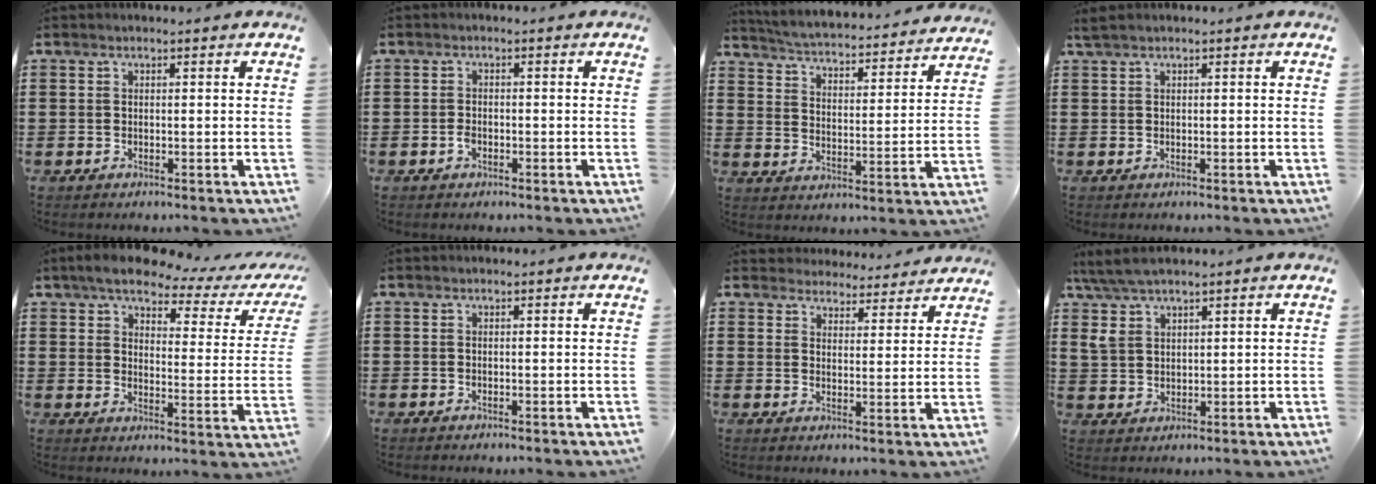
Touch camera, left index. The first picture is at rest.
{"total": 1.4, "force": [-0.7, 0.7, 0.9], "torque": [-0.018, -0.002, -0.014]}
{"total": 3.4, "force": [3.4, -0.4, 0.4], "torque": [-0.030, -0.035, 0.048]}
{"total": 0.9, "force": [0.5, 0.1, 0.7], "torque": [-0.015, -0.001, 0.011]}
{"total": 5.7, "force": [4.5, 1.3, 3.1], "torque": [-0.070, -0.024, 0.070]}
{"total": 0.0}
{"total": 4.3, "force": [4.2, 0.6, 0.0], "torque": [-0.019, -0.022, 0.075]}
{"total": 5.3, "force": [4.0, 2.2, 2.7], "torque": [-0.066, 0.004, 0.075]}